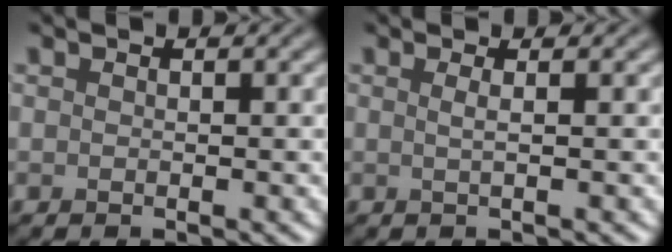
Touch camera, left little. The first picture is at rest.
{"total": 1.2, "force": [0.3, 0.5, 1.1], "torque": [-0.014, 0.000, -0.004]}